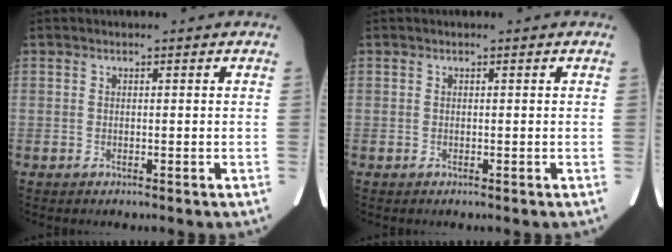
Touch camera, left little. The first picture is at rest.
{"total": 0.0}